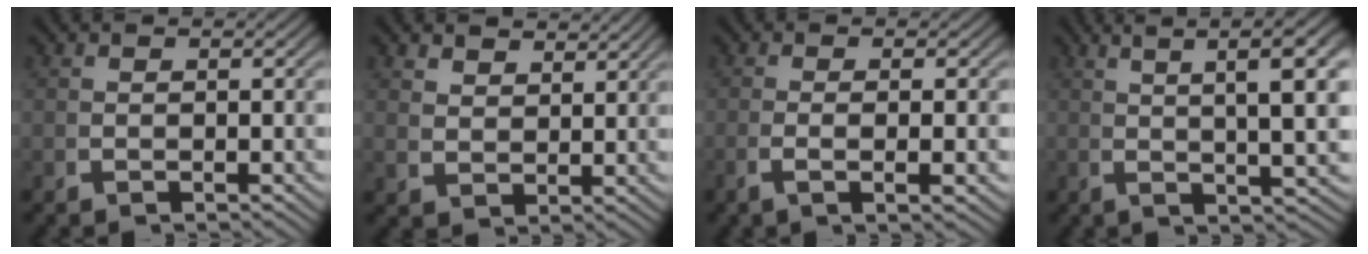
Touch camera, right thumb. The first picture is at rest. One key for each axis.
{"total": 3.3, "fx": 3.0, "fy": 1.1, "fz": 0.9, "tx": -0.011, "ty": 0.000, "tz": 0.063}
{"total": 2.2, "fx": -0.3, "fy": 0.2, "fz": 2.2, "tx": -0.048, "ty": 0.000, "tz": -0.006}
{"total": 9.2, "fx": 3.8, "fy": 2.4, "fz": 8.1, "tx": -0.096, "ty": 0.025, "tz": 0.055}